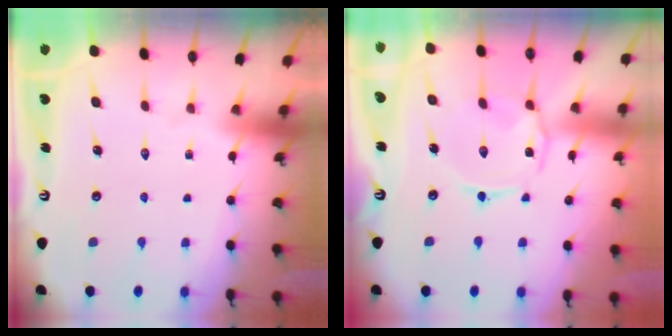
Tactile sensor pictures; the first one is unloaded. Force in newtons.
{"total": 2.2, "press": 2.1, "slide": 0.4}